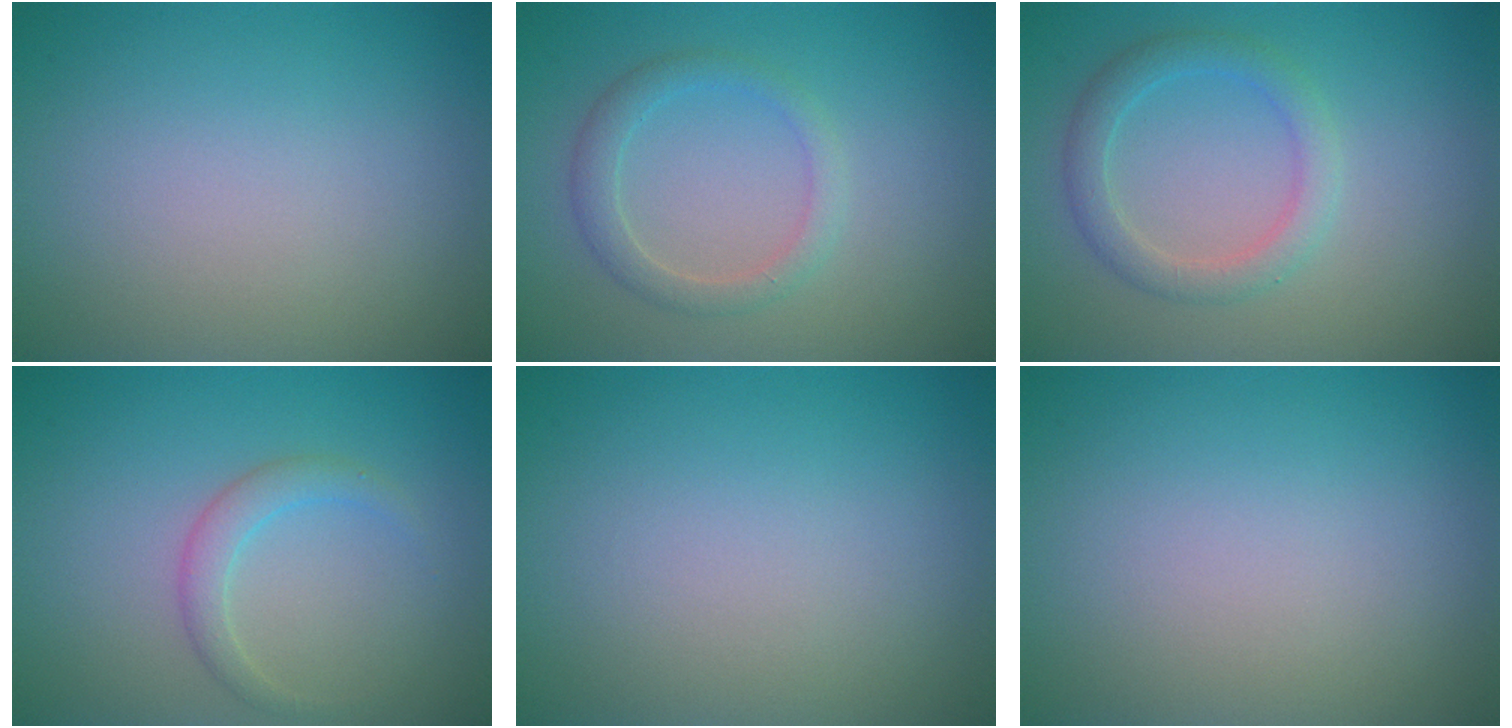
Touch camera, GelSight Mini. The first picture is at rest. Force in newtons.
{"total": 2.2, "press": 2.2, "slide": 0.0}
{"total": 2.7, "press": 2.7, "slide": 0.1}
{"total": 1.8, "press": 1.8, "slide": 0.1}
{"total": 0.0}
{"total": 0.0}